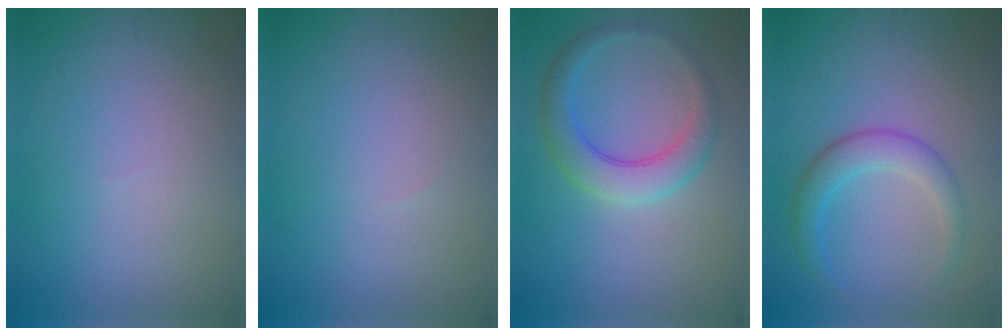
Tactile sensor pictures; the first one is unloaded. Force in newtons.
{"total": 0.0}
{"total": 4.2, "press": 4.2, "slide": 0.1}
{"total": 3.2, "press": 3.2, "slide": 0.2}